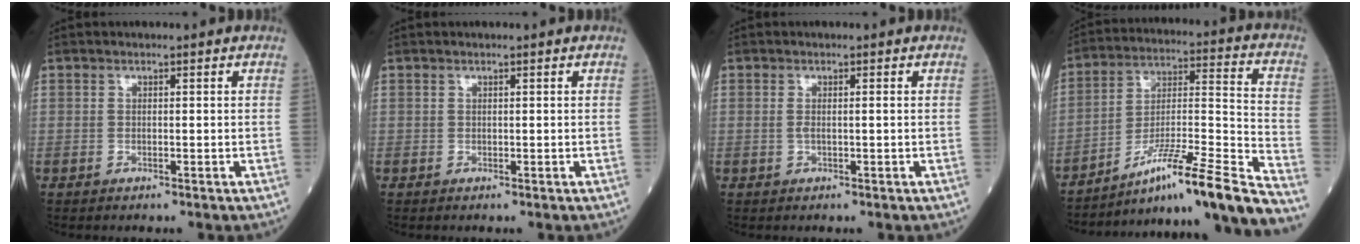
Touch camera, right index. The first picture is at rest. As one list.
[{"total": 0.0}, {"total": 1.2, "force": [0.0, 0.2, 1.2], "torque": [-0.028, -0.001, 0.002]}, {"total": 20.0, "force": [-16.1, -1.6, 11.7], "torque": [-0.161, 0.003, -0.270]}]